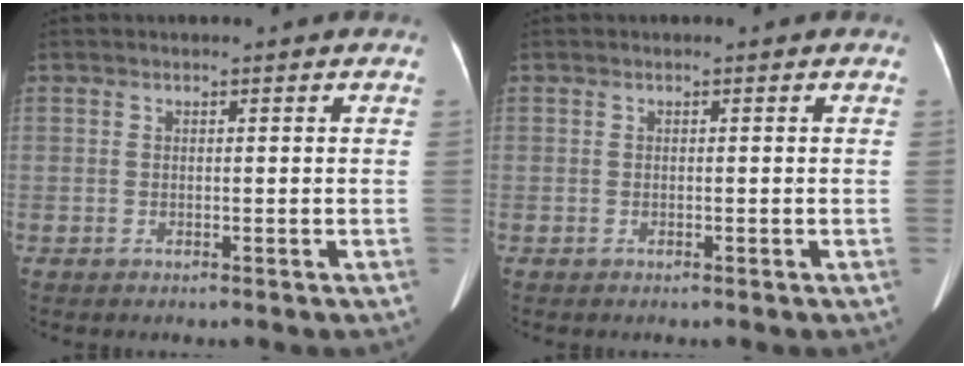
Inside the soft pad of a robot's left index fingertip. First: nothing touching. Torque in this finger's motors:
{"motor_torque": [-0.20, 0.09, -0.01, -0.01]}